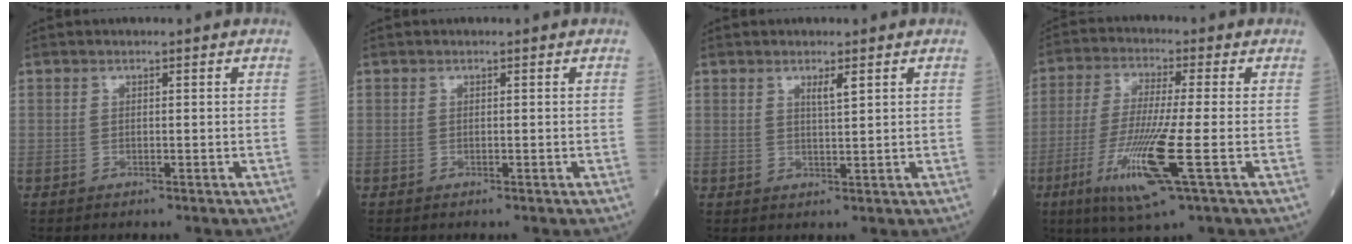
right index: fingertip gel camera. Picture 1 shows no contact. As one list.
[{"total": 0.0}, {"total": 1.9, "force": [1.1, -0.1, 1.6], "torque": [-0.031, -0.004, 0.020]}, {"total": 12.2, "force": [-4.2, 0.0, 11.5], "torque": [-0.239, -0.029, -0.081]}]